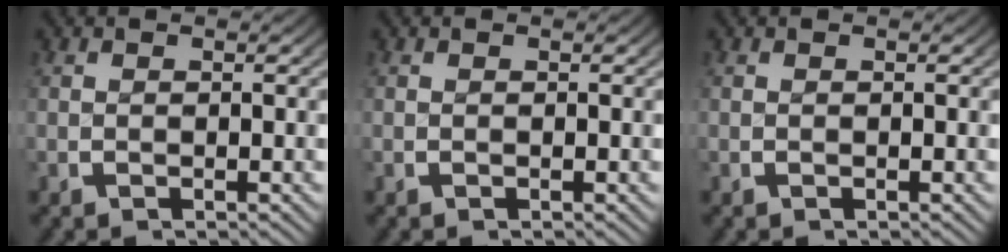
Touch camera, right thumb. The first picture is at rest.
{"total": 0.0}
{"total": 0.0}